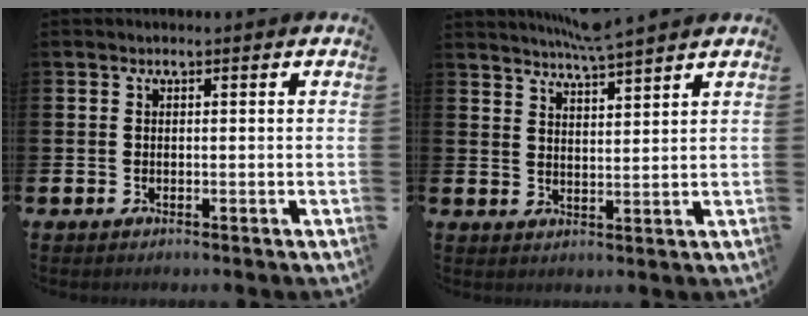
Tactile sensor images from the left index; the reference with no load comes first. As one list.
[{"total": 5.2, "force": [5.1, -0.4, 0.9], "torque": [-0.030, -0.021, 0.092]}]